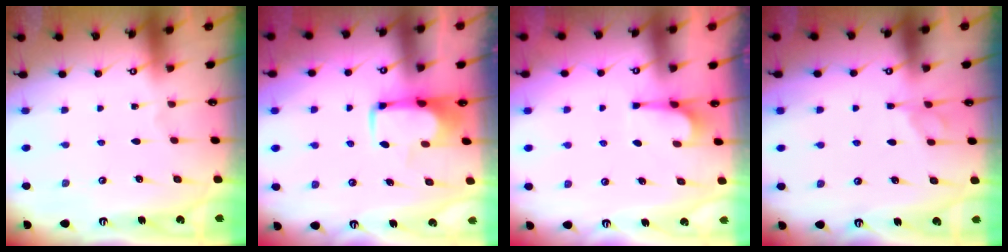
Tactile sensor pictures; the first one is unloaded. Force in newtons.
{"total": 1.8, "press": 1.7, "slide": 0.5}
{"total": 0.8, "press": 0.5, "slide": 0.7}
{"total": 6.2, "press": 6.1, "slide": 0.8}